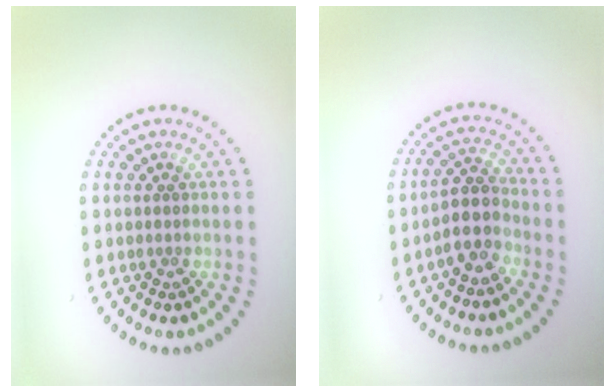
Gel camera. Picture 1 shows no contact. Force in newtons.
{"total": 3.0, "press": 2.5, "slide": 1.5}